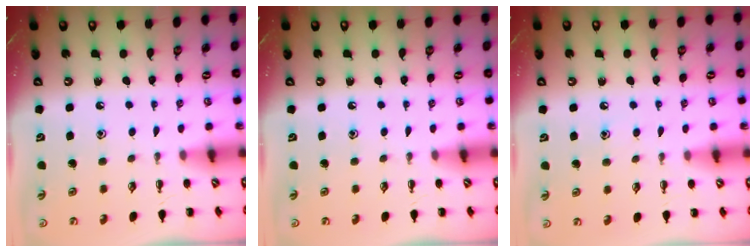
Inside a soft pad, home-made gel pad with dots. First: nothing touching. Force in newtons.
{"total": 0.0}
{"total": 5.5, "press": 5.4, "slide": 1.3}